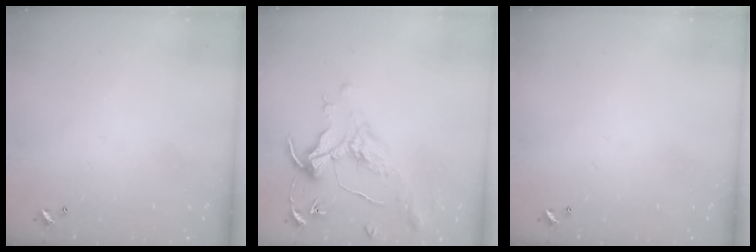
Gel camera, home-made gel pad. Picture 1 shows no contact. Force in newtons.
{"total": 1.6, "press": 1.4, "slide": 0.7}
{"total": 0.0}